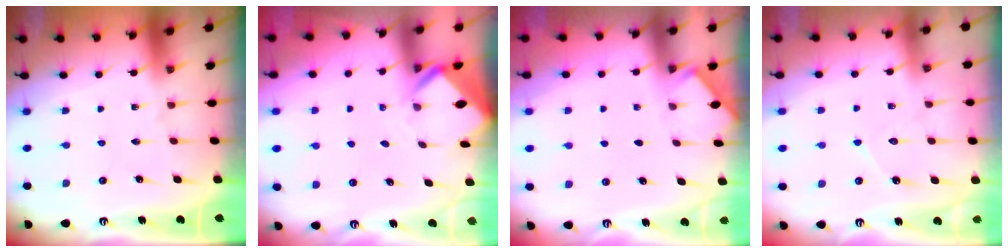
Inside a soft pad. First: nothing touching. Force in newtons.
{"total": 2.9, "press": 2.9, "slide": 0.2}
{"total": 2.0, "press": 2.0, "slide": 0.3}
{"total": 7.0, "press": 7.0, "slide": 0.4}